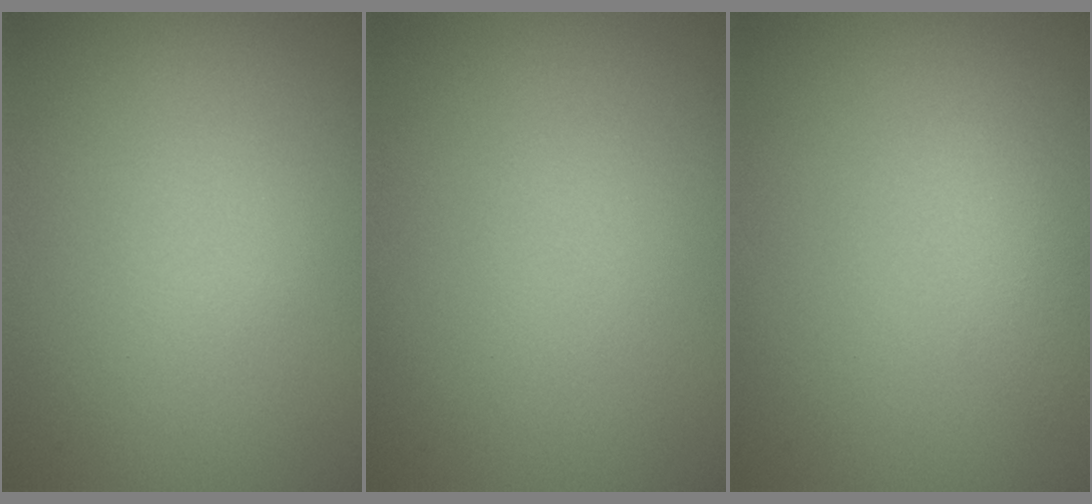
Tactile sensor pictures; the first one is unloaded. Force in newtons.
{"total": 0.0}
{"total": 1.8, "press": 1.8, "slide": 0.1}